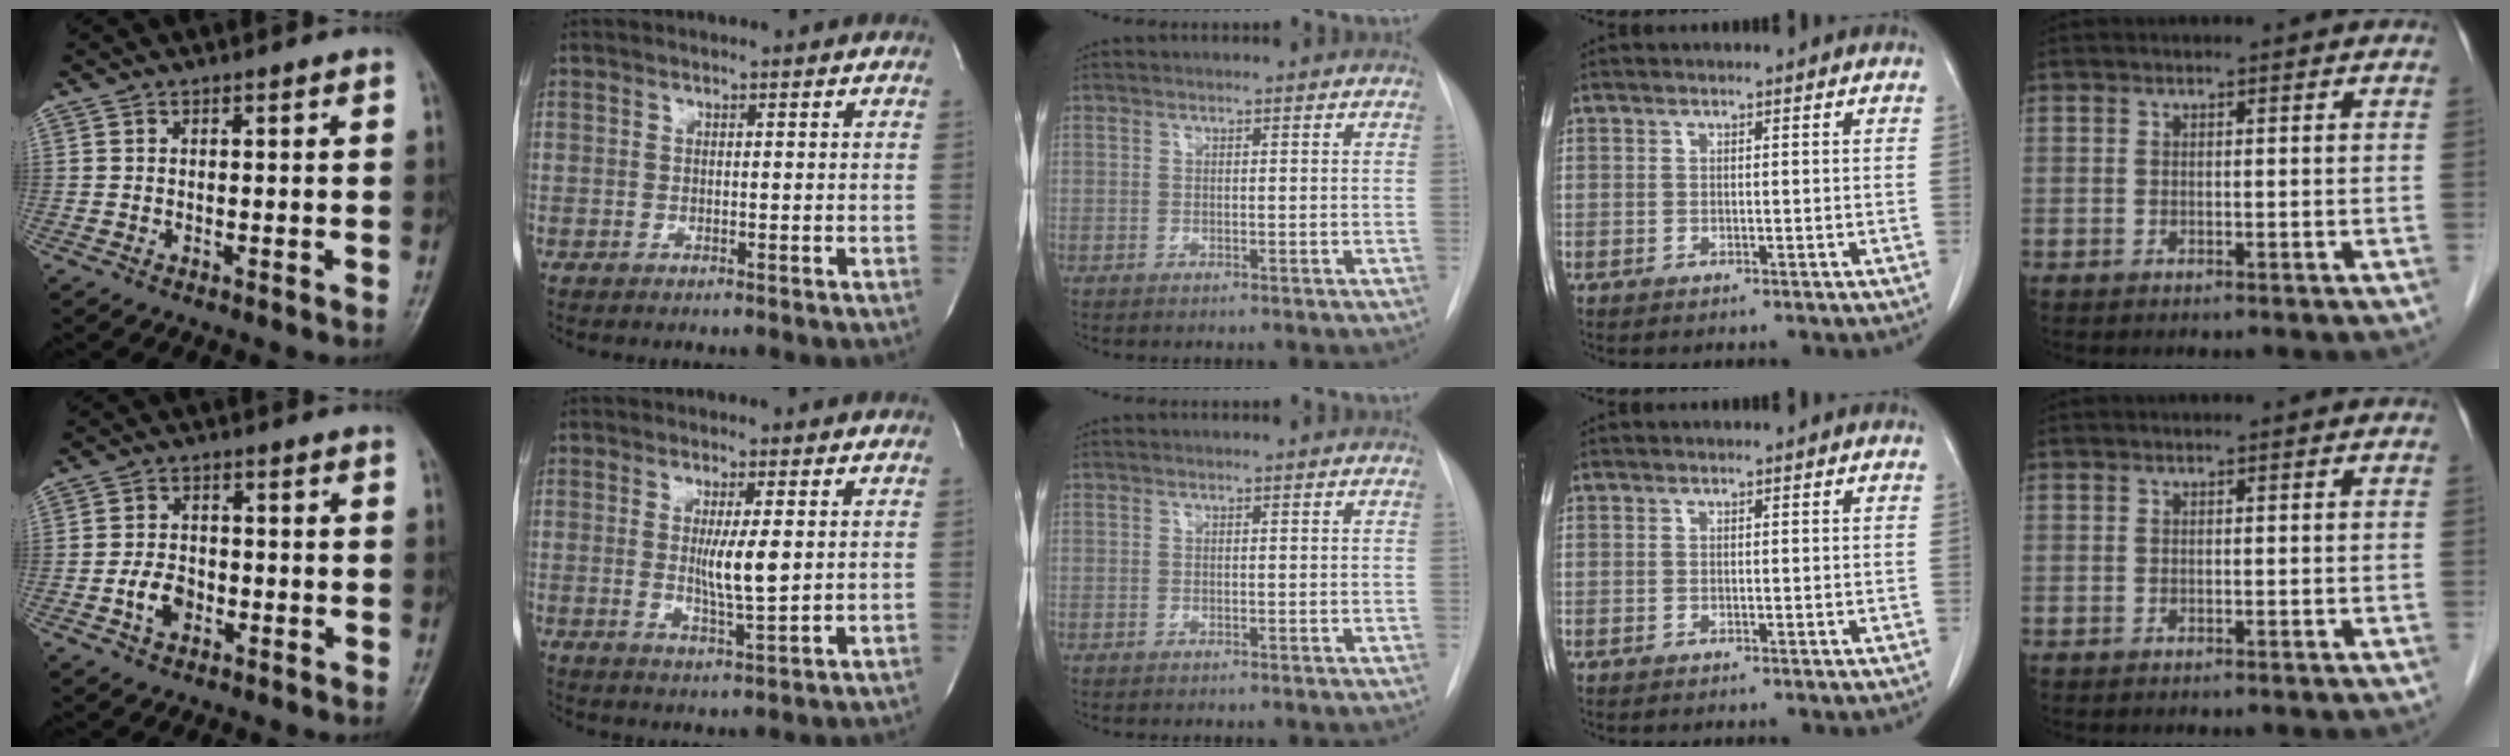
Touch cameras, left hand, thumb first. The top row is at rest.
{"thumb": {"total": 4.9, "force": [-1.8, 3.4, 3.0], "torque": [-0.042, 0.016, -0.037]}, "index": {"total": 5.3, "force": [0.5, 0.3, 5.3], "torque": [-0.097, -0.013, 0.012]}}